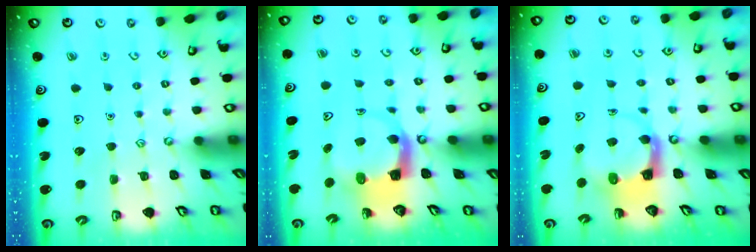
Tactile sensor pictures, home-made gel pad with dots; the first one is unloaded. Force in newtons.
{"total": 5.5, "press": 5.5, "slide": 0.9}
{"total": 3.6, "press": 3.5, "slide": 0.5}